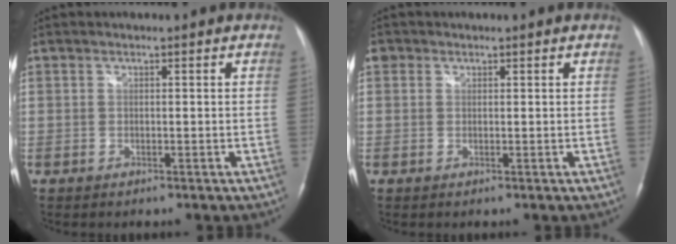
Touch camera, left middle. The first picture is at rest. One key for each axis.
{"total": 1.8, "fx": 0.8, "fy": 1.6, "fz": 0.4, "tx": -0.002, "ty": 0.013, "tz": 0.012}